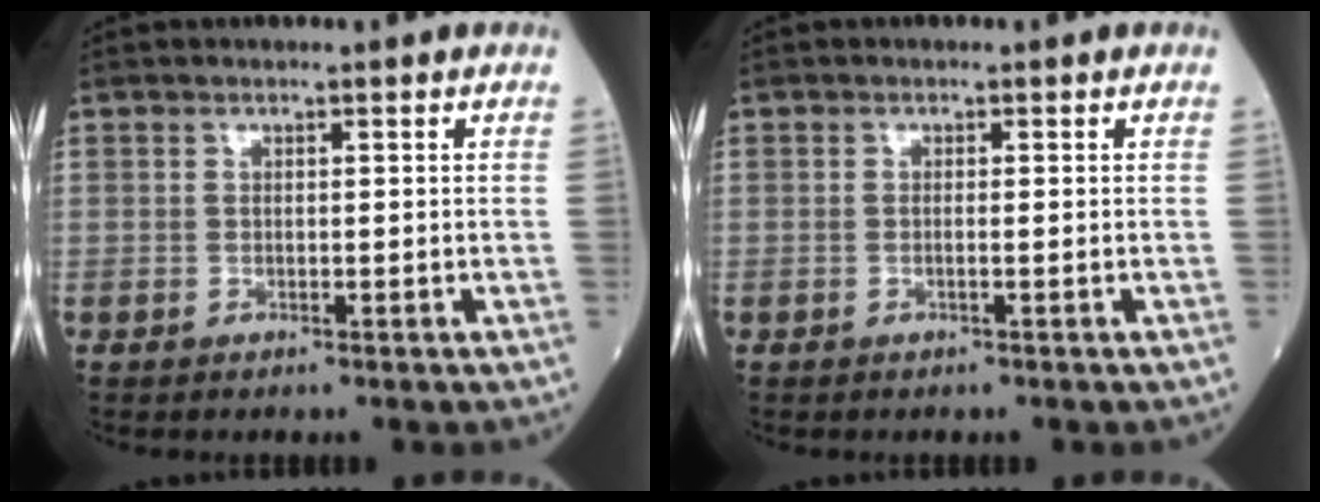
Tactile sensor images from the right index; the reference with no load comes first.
{"total": 0.6, "force": [-0.1, -0.1, 0.6], "torque": [-0.013, 0.000, -0.004]}